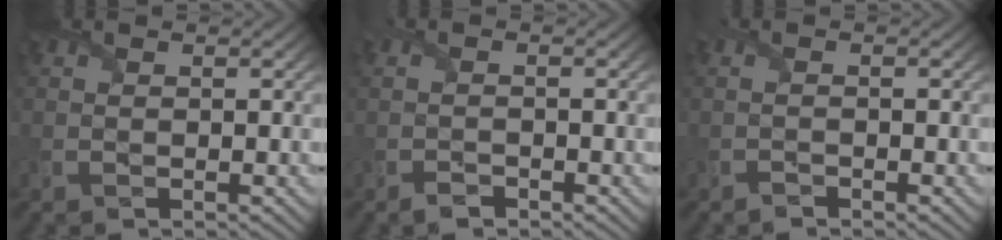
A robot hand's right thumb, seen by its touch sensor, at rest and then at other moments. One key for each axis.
{"total": 1.3, "fx": -1.3, "fy": 0.2, "fz": 0.2, "tx": -0.008, "ty": -0.002, "tz": -0.029}
{"total": 1.0, "fx": -1.0, "fy": -0.2, "fz": 0.1, "tx": -0.003, "ty": 0.001, "tz": -0.020}